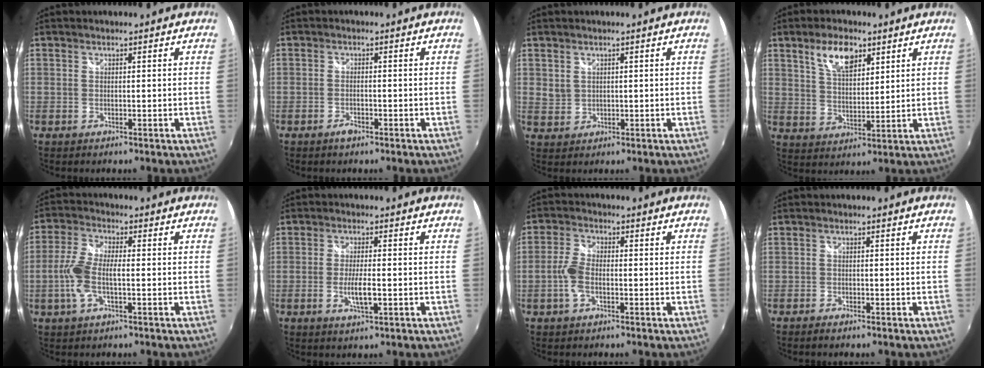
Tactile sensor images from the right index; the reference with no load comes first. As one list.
[{"total": 1.7, "force": [-1.3, 0.6, 1.0], "torque": [-0.021, 0.000, -0.023]}, {"total": 2.1, "force": [1.0, 1.7, 0.6], "torque": [-0.005, 0.005, 0.025]}, {"total": 8.0, "force": [4.6, 3.7, 5.4], "torque": [-0.098, 0.011, 0.085]}, {"total": 5.8, "force": [-1.4, 2.4, 5.1], "torque": [-0.114, 0.009, -0.027]}, {"total": 4.5, "force": [-1.2, 0.7, 4.2], "torque": [-0.082, -0.006, -0.021]}, {"total": 4.3, "force": [-1.3, 2.1, 3.6], "torque": [-0.085, 0.009, -0.023]}, {"total": 1.6, "force": [-1.4, 0.4, 0.7], "torque": [-0.021, -0.005, -0.029]}]